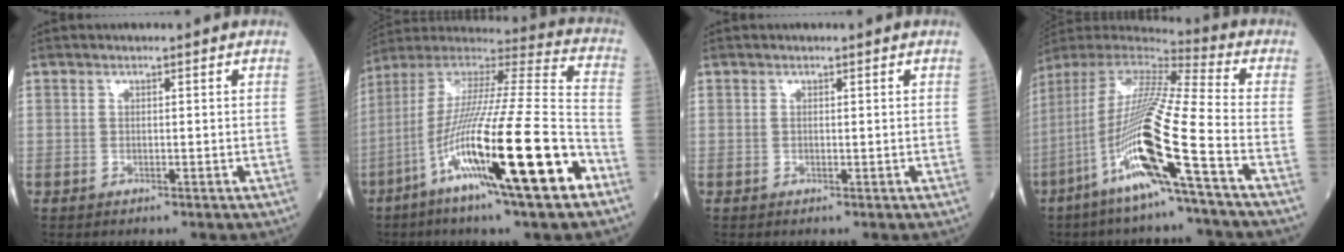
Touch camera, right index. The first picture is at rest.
{"total": 25.4, "force": [-10.8, 1.1, 23.0], "torque": [-0.404, -0.048, -0.198]}
{"total": 0.0}
{"total": 19.4, "force": [-7.7, -0.7, 17.8], "torque": [-0.371, -0.029, -0.157]}